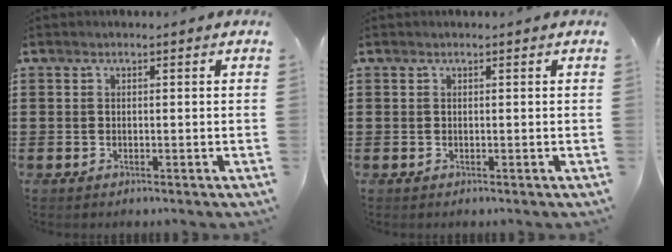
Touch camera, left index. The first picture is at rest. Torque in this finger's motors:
{"motor_torque": [-0.39, 0.35, 0.01, -0.01]}